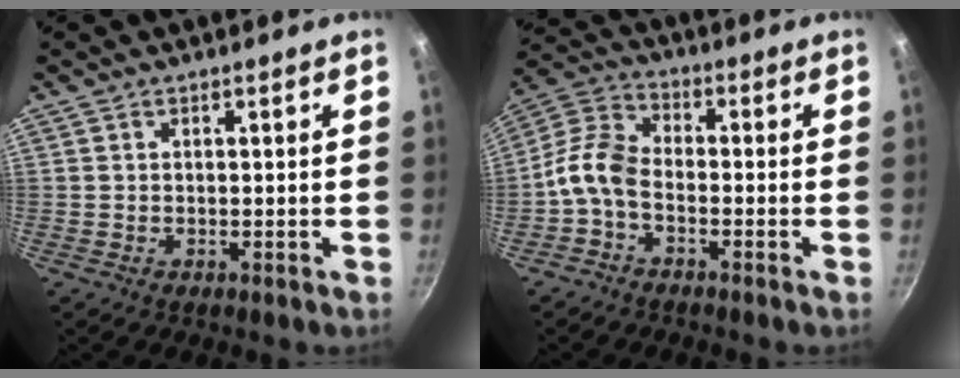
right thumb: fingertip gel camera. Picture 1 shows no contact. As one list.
[{"total": 7.8, "force": [-3.1, 4.6, 5.4], "torque": [-0.114, 0.041, -0.078]}]